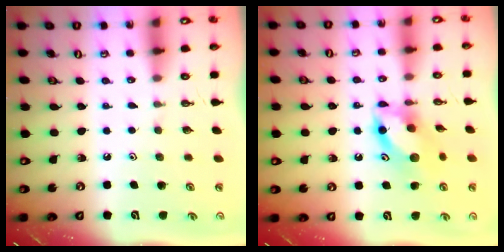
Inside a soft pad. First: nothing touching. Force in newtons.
{"total": 11.6, "press": 11.4, "slide": 1.7}